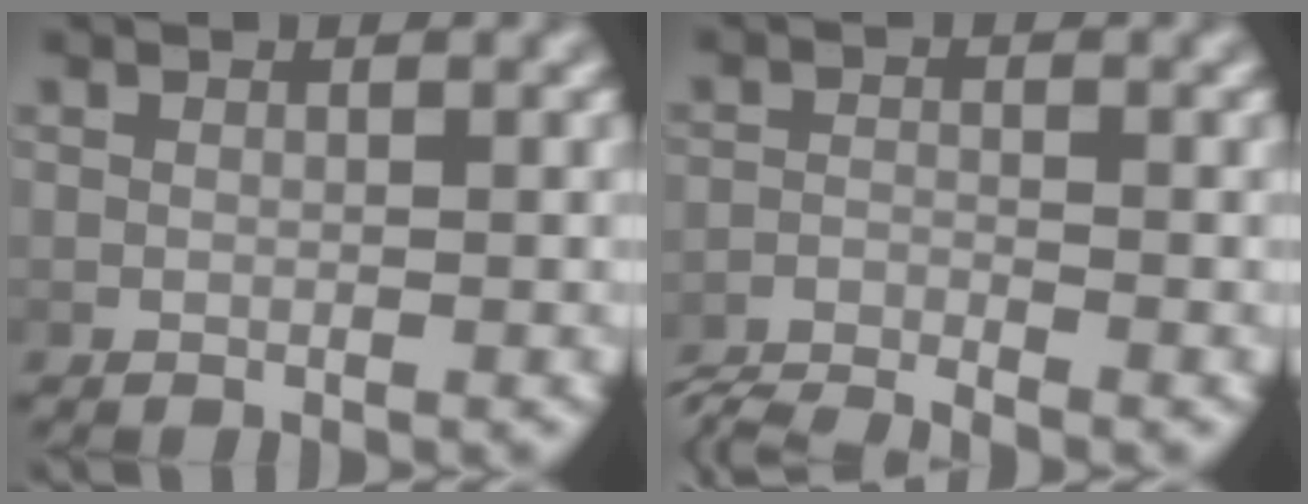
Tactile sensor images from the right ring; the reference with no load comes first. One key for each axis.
{"total": 4.9, "fx": -4.7, "fy": 1.0, "fz": 0.9, "tx": -0.015, "ty": -0.017, "tz": -0.075}